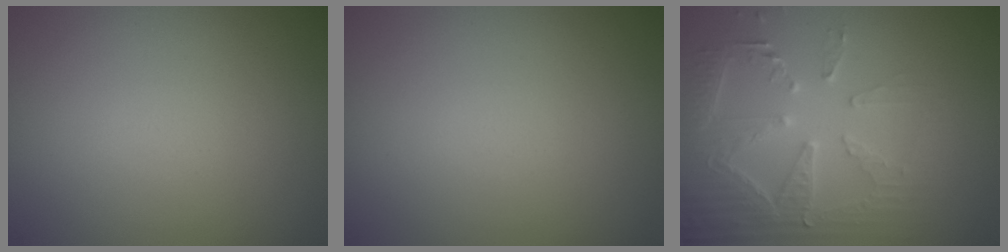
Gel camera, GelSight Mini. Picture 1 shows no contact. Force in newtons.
{"total": 0.0}
{"total": 4.5, "press": 4.5, "slide": 0.3}